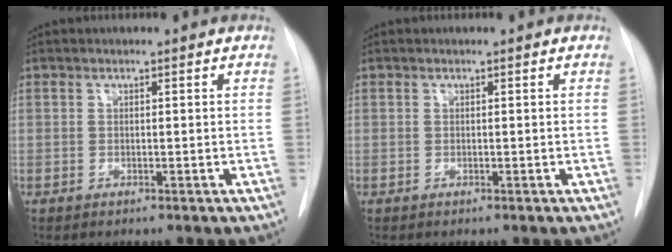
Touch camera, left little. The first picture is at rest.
{"total": 0.0}